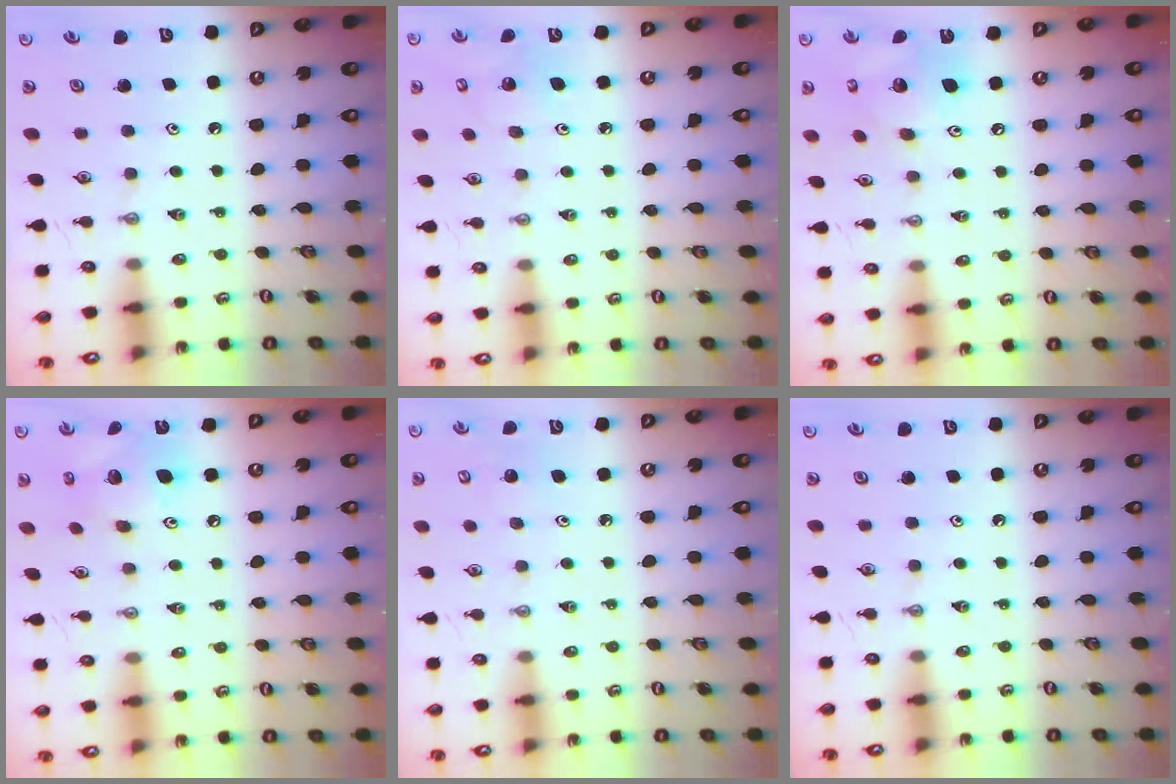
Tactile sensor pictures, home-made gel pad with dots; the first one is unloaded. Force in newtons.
{"total": 4.1, "press": 4.1, "slide": 0.3}
{"total": 12.5, "press": 12.5, "slide": 1.2}
{"total": 12.6, "press": 12.6, "slide": 1.4}
{"total": 6.2, "press": 6.0, "slide": 1.4}
{"total": 0.0}